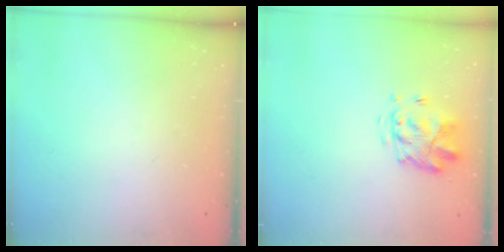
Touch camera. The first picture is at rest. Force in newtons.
{"total": 3.8, "press": 3.4, "slide": 1.7}